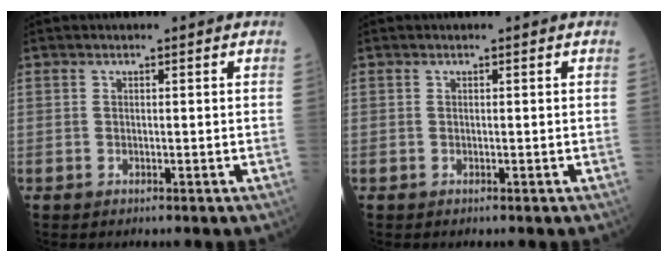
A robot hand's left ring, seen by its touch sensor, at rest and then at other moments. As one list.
[{"total": 0.0}]